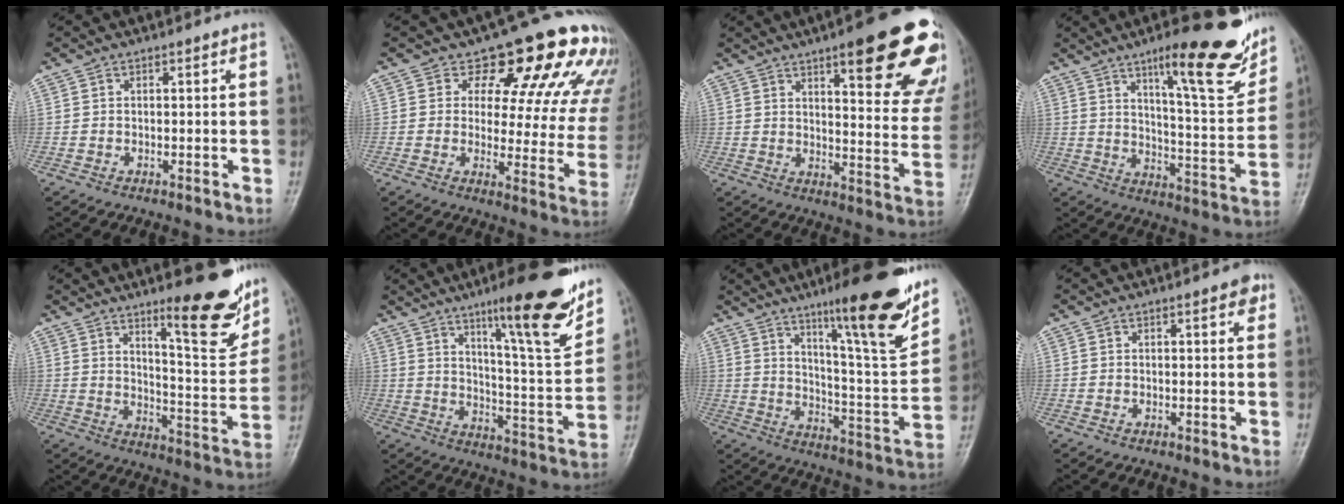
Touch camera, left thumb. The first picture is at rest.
{"total": 18.3, "force": [12.9, 8.4, 10.0], "torque": [-0.068, -0.062, 0.137]}
{"total": 23.9, "force": [13.6, 6.0, 18.7], "torque": [-0.200, -0.051, 0.174]}
{"total": 19.7, "force": [12.2, 4.3, 14.8], "torque": [-0.165, -0.064, 0.179]}
{"total": 16.5, "force": [10.6, 4.0, 12.0], "torque": [-0.125, -0.074, 0.159]}
{"total": 18.8, "force": [12.1, 3.0, 14.2], "torque": [-0.176, -0.070, 0.184]}
{"total": 20.5, "force": [13.0, 2.9, 15.6], "torque": [-0.195, -0.070, 0.201]}
{"total": 2.2, "force": [1.1, 0.8, 1.7], "torque": [-0.015, -0.001, 0.010]}